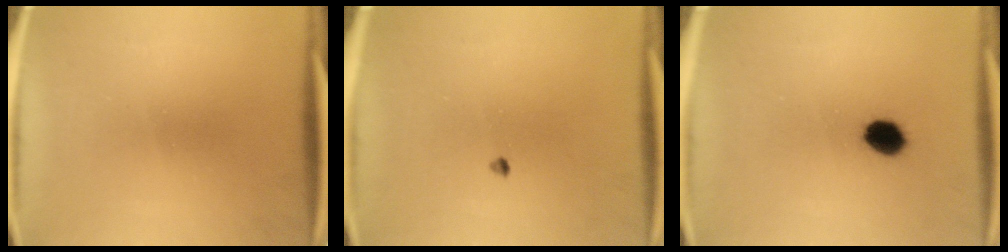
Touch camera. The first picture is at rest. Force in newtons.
{"total": 0.7}
{"total": 3.8}